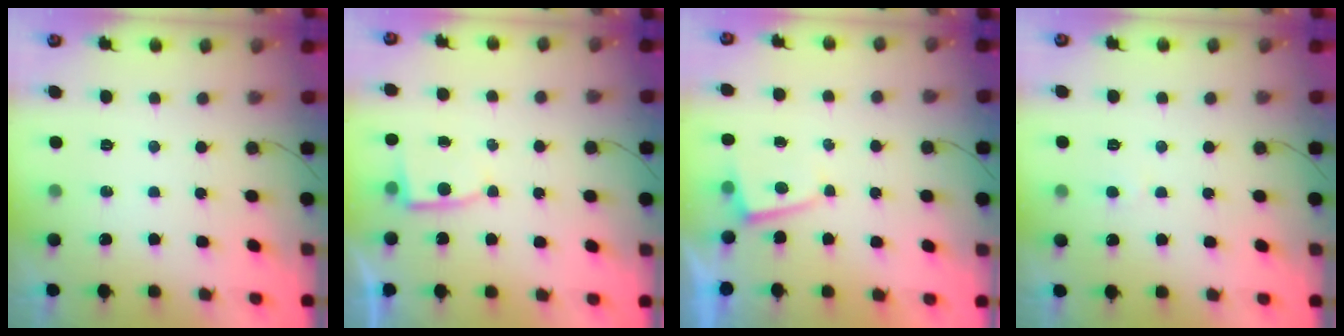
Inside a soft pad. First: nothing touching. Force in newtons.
{"total": 2.8, "press": 2.8, "slide": 0.3}
{"total": 2.0, "press": 2.0, "slide": 0.3}
{"total": 1.7, "press": 1.7, "slide": 0.2}